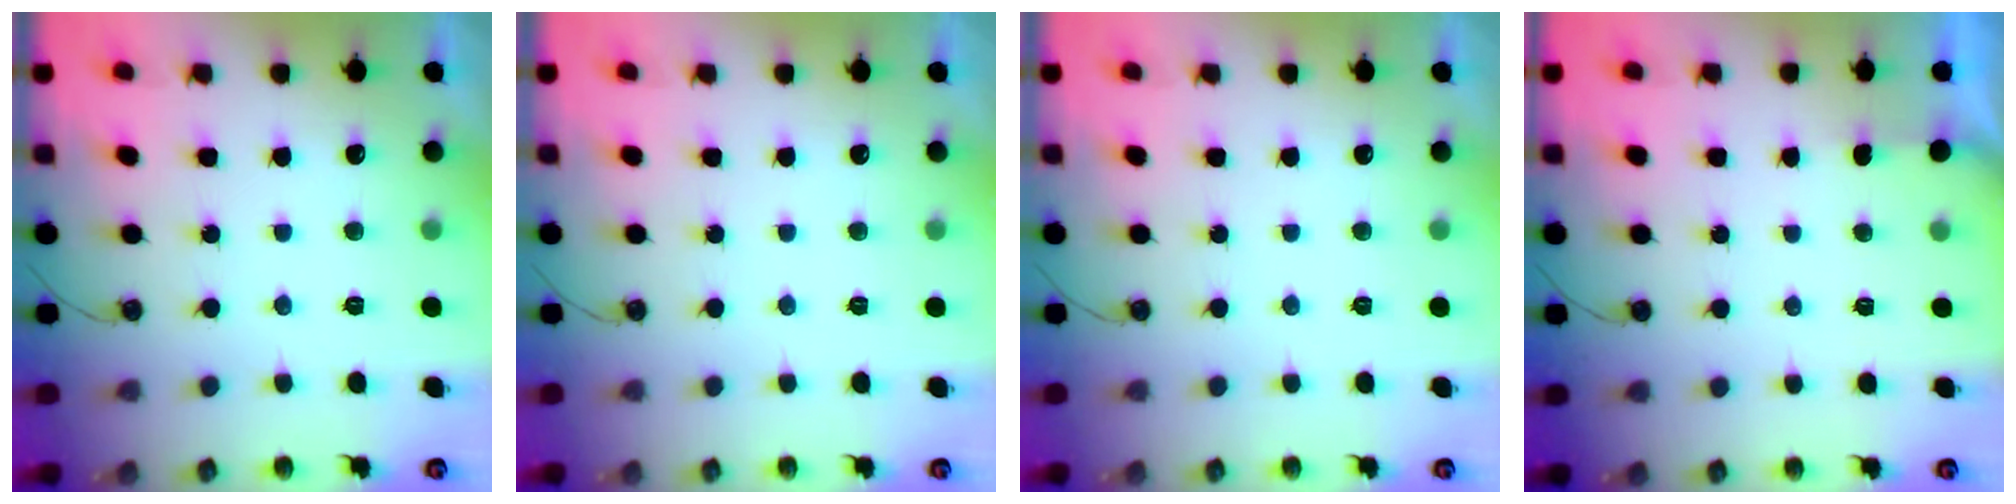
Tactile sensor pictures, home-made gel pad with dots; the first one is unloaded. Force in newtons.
{"total": 0.0}
{"total": 0.0}
{"total": 1.3, "press": 1.2, "slide": 0.2}